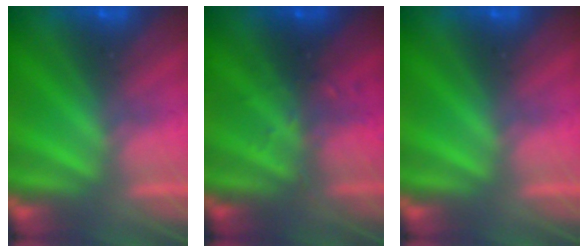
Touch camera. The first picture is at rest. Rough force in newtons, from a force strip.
{"total": 2.8}
{"total": 0.0}